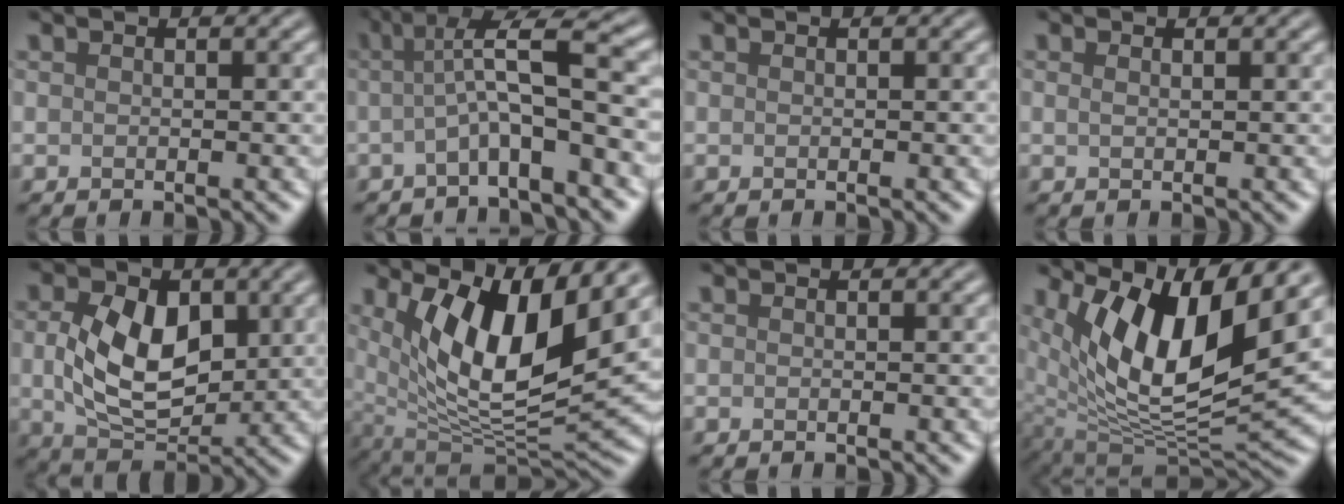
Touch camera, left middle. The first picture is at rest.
{"total": 5.6, "force": [-0.4, 1.1, 5.5], "torque": [-0.087, 0.019, -0.014]}
{"total": 0.0}
{"total": 0.5, "force": [0.5, 0.1, 0.2], "torque": [-0.003, -0.003, 0.006]}
{"total": 7.6, "force": [1.0, 4.8, 5.8], "torque": [-0.113, 0.002, 0.021]}
{"total": 10.8, "force": [4.3, 3.9, 9.1], "torque": [-0.160, -0.015, 0.084]}
{"total": 0.0}
{"total": 13.1, "force": [6.1, 5.1, 10.5], "torque": [-0.185, -0.001, 0.111]}